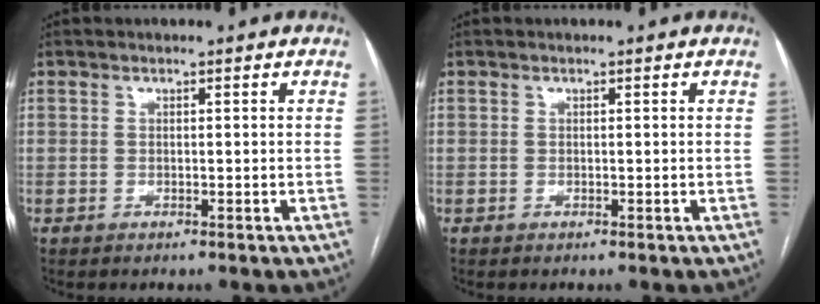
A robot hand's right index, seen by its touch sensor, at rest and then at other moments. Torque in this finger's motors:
{"motor_torque": [-0.01, 0.00, 0.00, 0.00]}